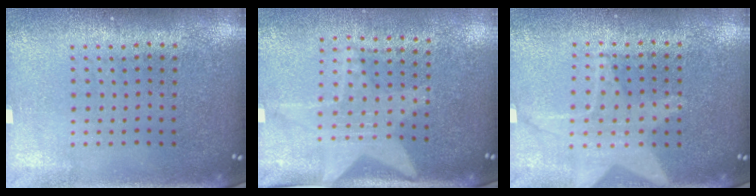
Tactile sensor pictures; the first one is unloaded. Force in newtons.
{"total": 2.1, "press": 1.6, "slide": 1.3}
{"total": 1.3, "press": 1.2, "slide": 0.3}